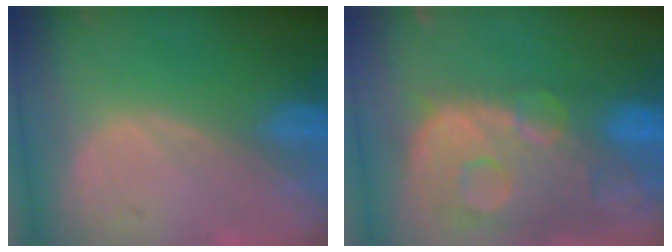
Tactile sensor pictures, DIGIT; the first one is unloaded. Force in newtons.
{"total": 13.7, "press": 11.1, "slide": 8.0}